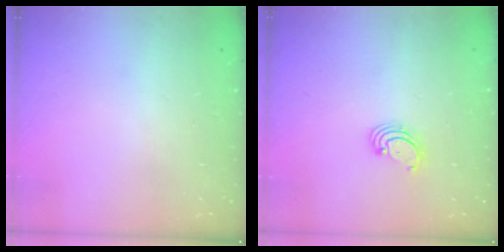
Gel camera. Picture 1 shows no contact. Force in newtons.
{"total": 2.7, "press": 2.6, "slide": 0.6}